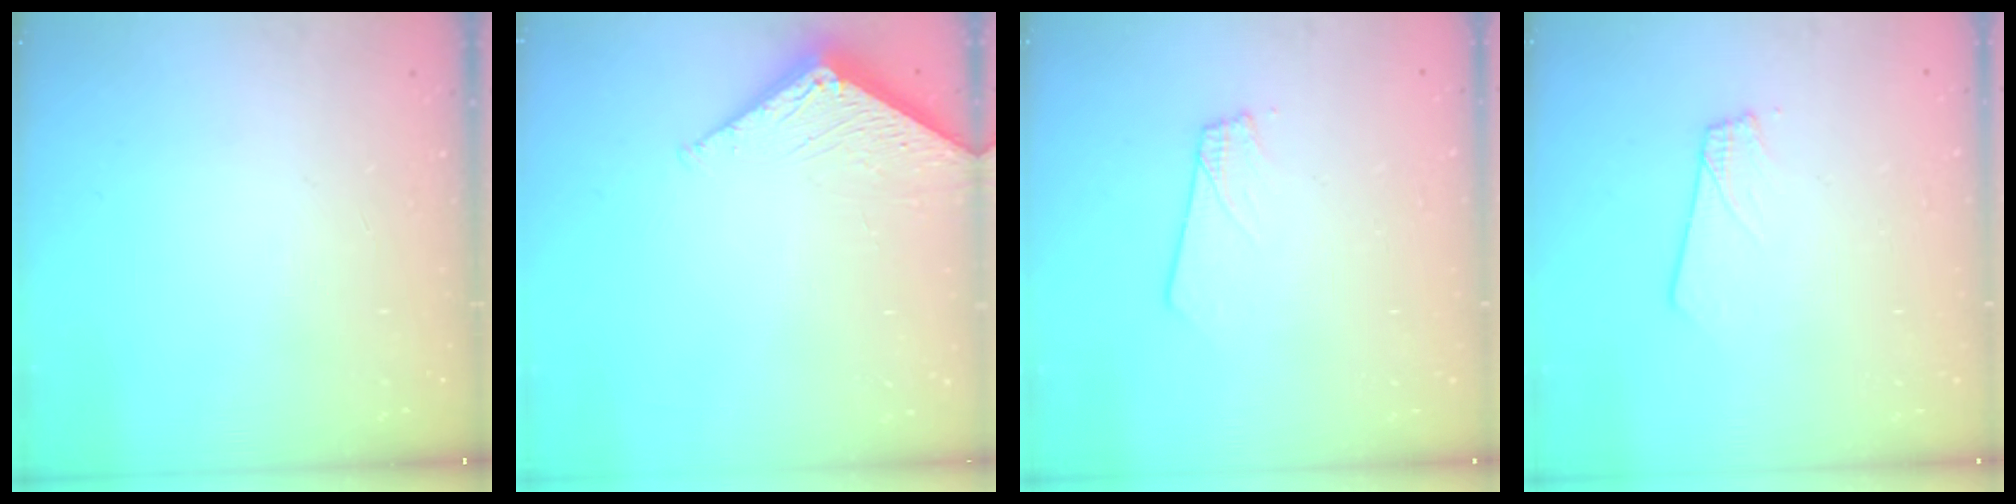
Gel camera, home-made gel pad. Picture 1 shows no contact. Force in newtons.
{"total": 4.0, "press": 4.0, "slide": 0.5}
{"total": 1.8, "press": 1.8, "slide": 0.1}
{"total": 1.8, "press": 1.8, "slide": 0.1}